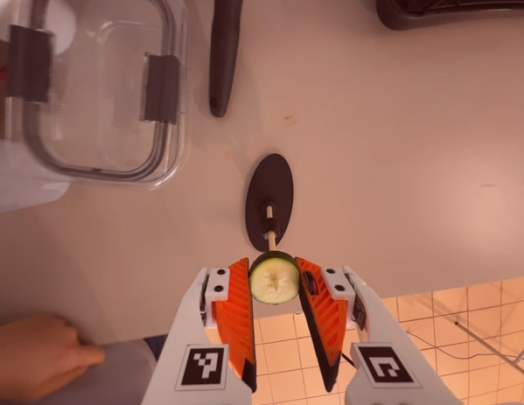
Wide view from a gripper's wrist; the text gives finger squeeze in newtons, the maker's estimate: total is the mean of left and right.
{"total": 5.7, "left": 5.5, "right": 5.8}